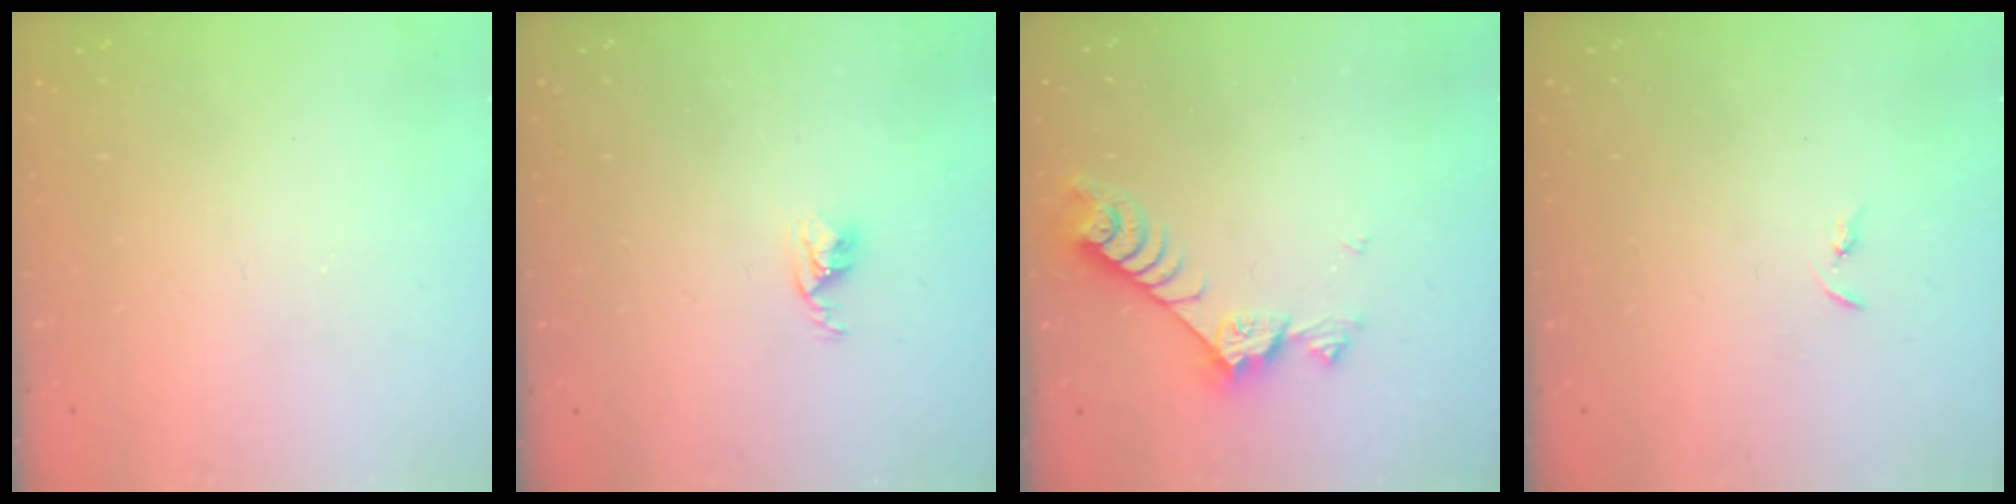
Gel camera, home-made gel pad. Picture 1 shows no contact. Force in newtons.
{"total": 2.9, "press": 2.9, "slide": 0.4}
{"total": 8.5, "press": 8.4, "slide": 1.4}
{"total": 3.3, "press": 3.2, "slide": 0.4}